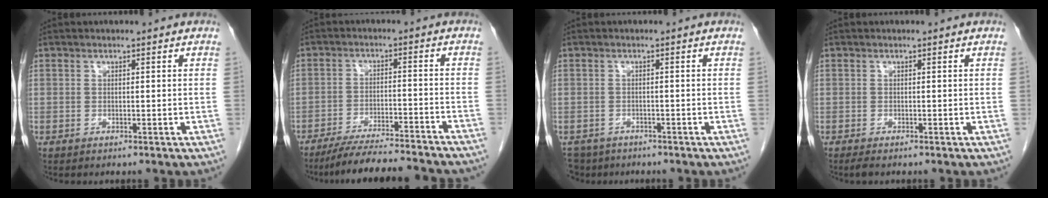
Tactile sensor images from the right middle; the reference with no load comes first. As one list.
[{"total": 16.0, "force": [-14.4, 0.7, 6.9], "torque": [-0.105, -0.019, -0.210]}, {"total": 3.9, "force": [-3.2, 2.2, -0.1], "torque": [0.005, -0.001, -0.054]}, {"total": 0.9, "force": [-0.8, 0.1, 0.5], "torque": [-0.014, -0.004, -0.013]}]